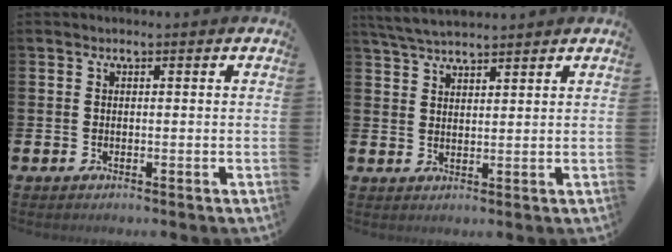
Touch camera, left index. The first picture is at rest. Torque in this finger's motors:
{"motor_torque": [0.56, -0.72, 0.16, 0.17]}